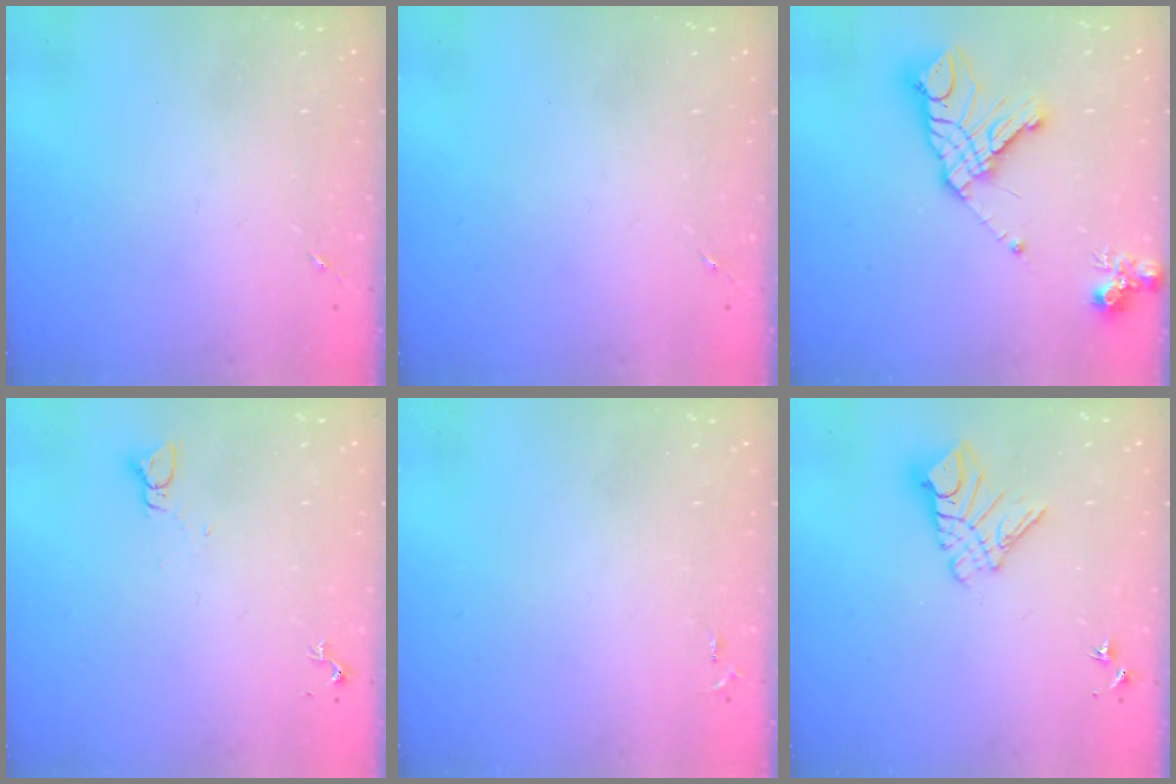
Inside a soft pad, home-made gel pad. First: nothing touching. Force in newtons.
{"total": 0.0}
{"total": 17.2, "press": 17.0, "slide": 2.4}
{"total": 2.2, "press": 2.2, "slide": 0.1}
{"total": 2.6, "press": 2.6, "slide": 0.3}
{"total": 10.6, "press": 10.5, "slide": 1.1}